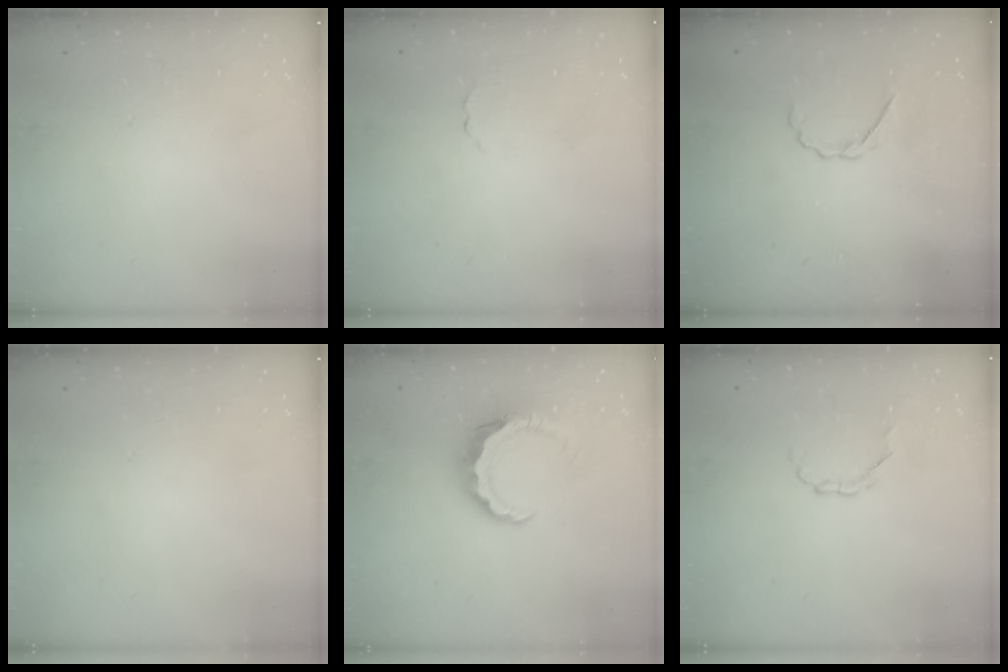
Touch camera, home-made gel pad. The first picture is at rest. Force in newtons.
{"total": 1.4, "press": 1.3, "slide": 0.4}
{"total": 2.4, "press": 2.3, "slide": 0.7}
{"total": 0.0}
{"total": 8.0, "press": 8.0, "slide": 0.7}
{"total": 2.8, "press": 2.7, "slide": 0.8}